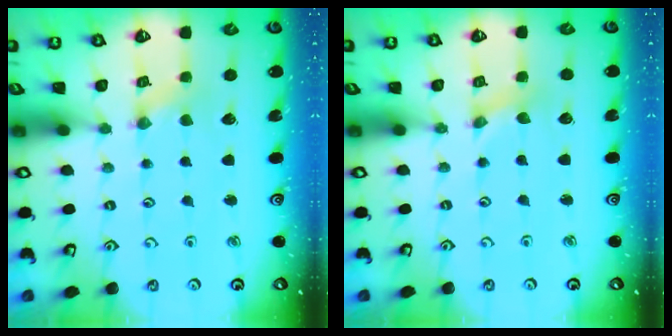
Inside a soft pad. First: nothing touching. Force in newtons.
{"total": 0.0}